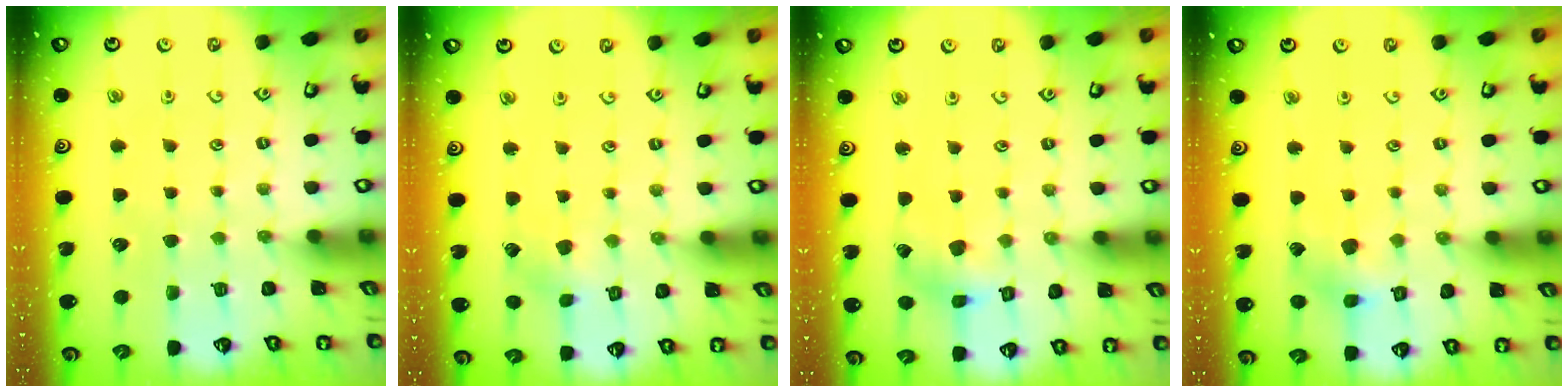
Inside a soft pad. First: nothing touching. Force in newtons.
{"total": 2.1, "press": 2.1, "slide": 0.1}
{"total": 4.3, "press": 4.3, "slide": 0.4}
{"total": 7.4, "press": 7.3, "slide": 0.7}